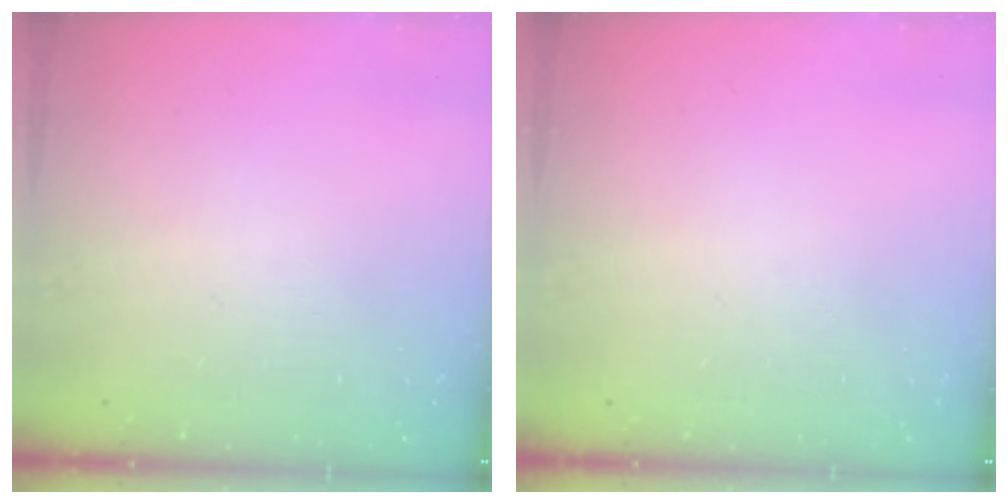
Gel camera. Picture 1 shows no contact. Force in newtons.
{"total": 0.0}